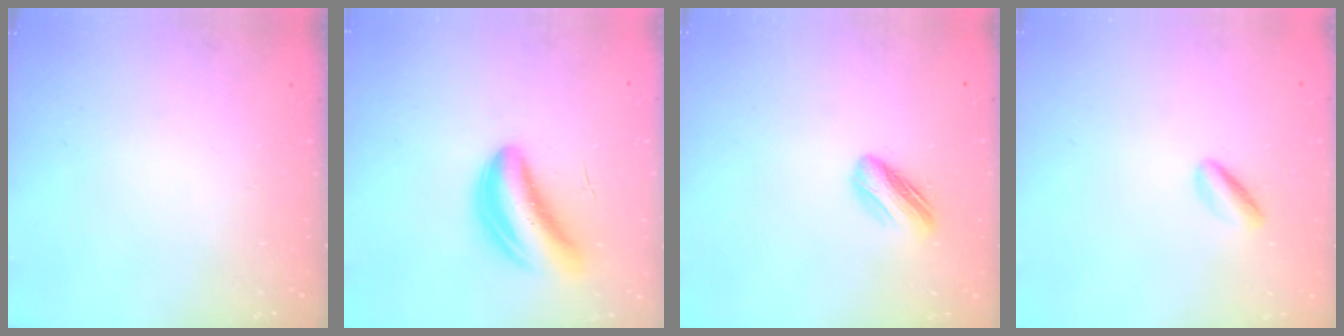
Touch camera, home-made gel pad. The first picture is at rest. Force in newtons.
{"total": 6.6, "press": 6.1, "slide": 2.7}
{"total": 5.1, "press": 5.1, "slide": 0.4}
{"total": 2.4, "press": 2.4, "slide": 0.4}